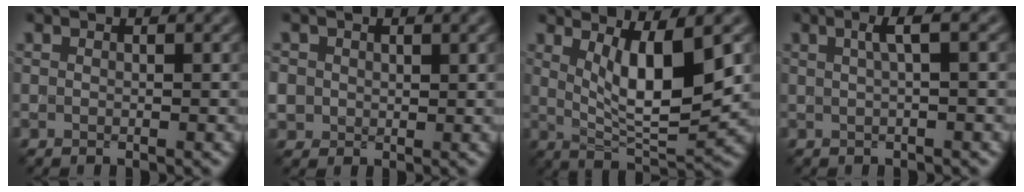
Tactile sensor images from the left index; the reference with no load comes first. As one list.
[{"total": 2.5, "force": [0.5, 2.3, 0.7], "torque": [-0.026, 0.002, 0.012]}, {"total": 6.4, "force": [1.9, 1.7, 5.9], "torque": [-0.099, -0.018, 0.039]}, {"total": 2.1, "force": [0.6, 0.3, 2.0], "torque": [-0.030, 0.008, 0.009]}]